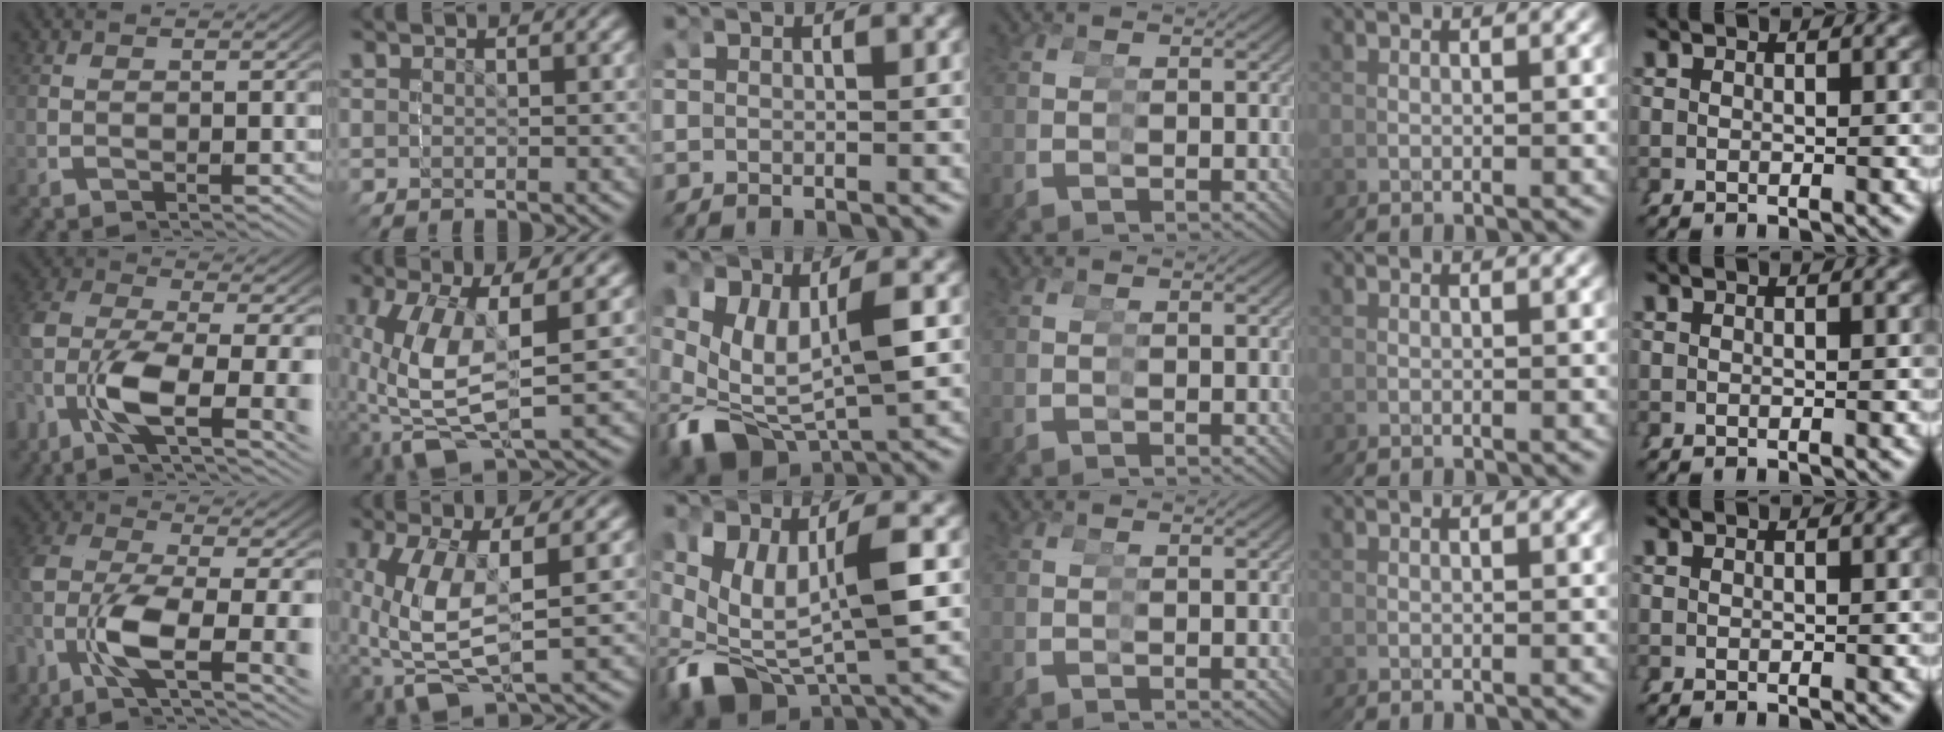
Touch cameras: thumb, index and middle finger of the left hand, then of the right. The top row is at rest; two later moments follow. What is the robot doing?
{"motion": "grasp_and_lifting", "object": "stress ball aka squeeze ball"}